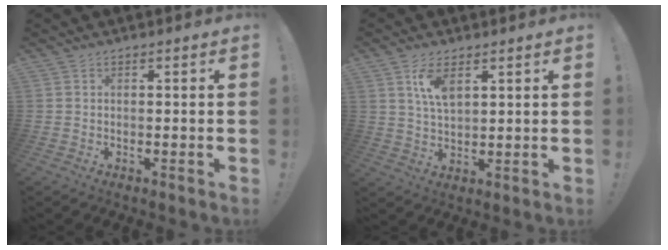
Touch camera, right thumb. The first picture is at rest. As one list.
[{"total": 7.2, "force": [3.6, 3.2, 5.3], "torque": [-0.097, -0.009, 0.064]}]